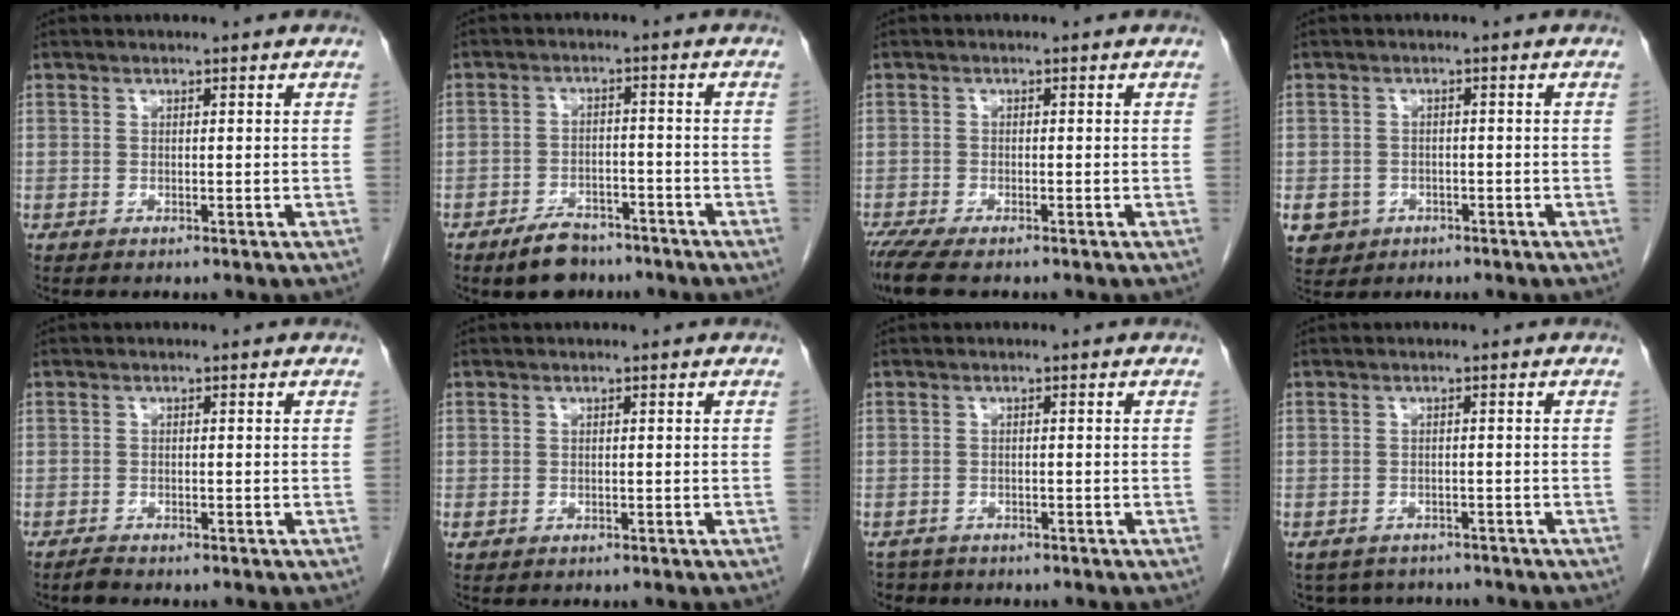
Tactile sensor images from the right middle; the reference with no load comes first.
{"total": 5.8, "force": [-4.5, 2.8, 2.3], "torque": [-0.047, 0.001, -0.071]}
{"total": 5.7, "force": [-4.4, 1.3, 3.4], "torque": [-0.063, -0.016, -0.075]}
{"total": 7.0, "force": [-3.1, 6.0, 1.8], "torque": [-0.050, 0.001, -0.044]}
{"total": 0.9, "force": [-0.9, 0.1, 0.3], "torque": [-0.014, -0.003, -0.018]}
{"total": 0.6, "force": [-0.1, 0.6, 0.3], "torque": [-0.008, 0.000, 0.001]}
{"total": 2.7, "force": [-2.3, 1.5, -0.2], "torque": [-0.002, 0.001, -0.039]}
{"total": 6.7, "force": [-5.9, 3.1, 1.0], "torque": [-0.010, 0.003, -0.073]}